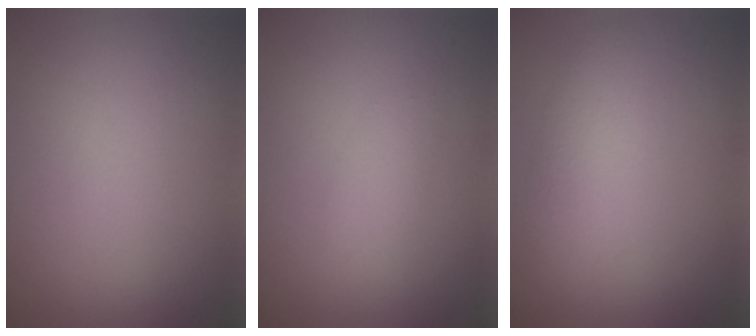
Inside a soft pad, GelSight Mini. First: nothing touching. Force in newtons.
{"total": 1.5, "press": 1.5, "slide": 0.1}
{"total": 3.0, "press": 3.0, "slide": 0.2}